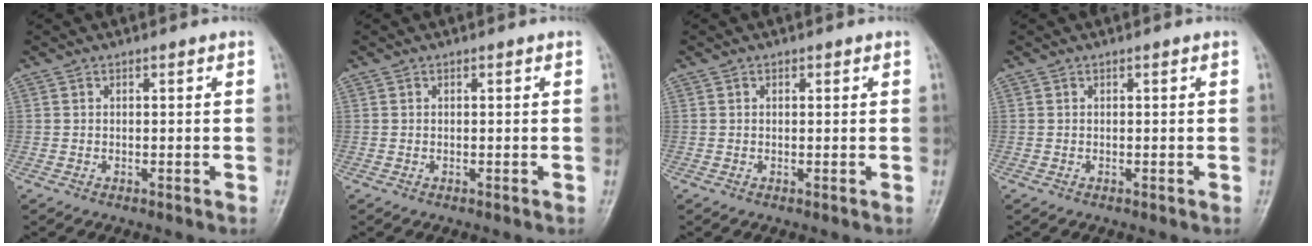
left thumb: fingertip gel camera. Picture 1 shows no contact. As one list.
[{"total": 0.0}, {"total": 0.6, "force": [0.2, 0.4, 0.3], "torque": [0.000, -0.001, 0.002]}, {"total": 0.0}]